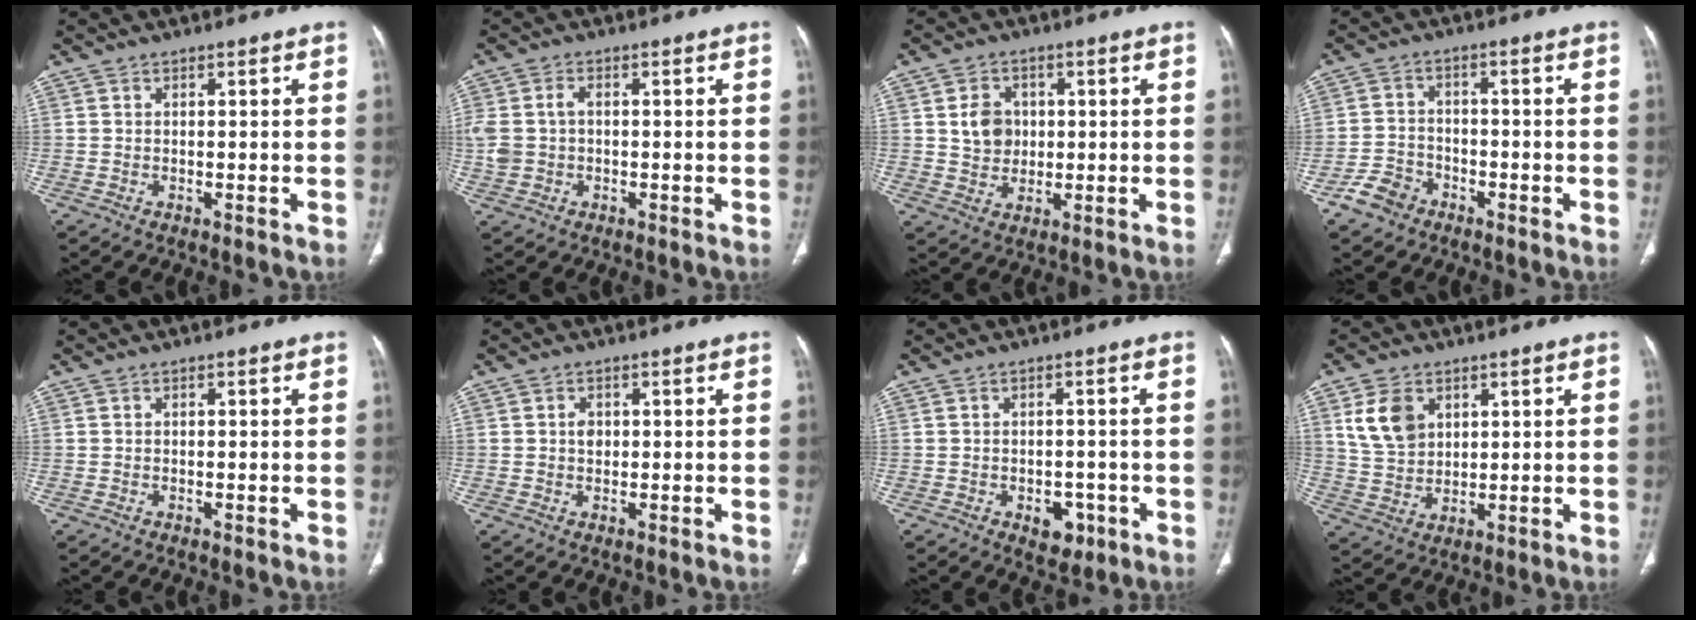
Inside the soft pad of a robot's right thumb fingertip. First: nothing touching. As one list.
[{"total": 5.2, "force": [0.1, 3.6, 3.7], "torque": [-0.095, 0.016, 0.005]}, {"total": 6.3, "force": [1.1, 5.3, 3.2], "torque": [-0.031, -0.004, 0.020]}, {"total": 5.2, "force": [-3.3, 3.7, 1.4], "torque": [-0.018, 0.026, -0.062]}, {"total": 0.0}, {"total": 2.0, "force": [0.3, 1.5, 1.2], "torque": [-0.013, 0.001, 0.006]}, {"total": 4.7, "force": [-2.0, 3.1, 2.8], "torque": [-0.018, 0.008, -0.020]}, {"total": 8.5, "force": [3.4, 6.1, 4.8], "torque": [-0.073, -0.011, 0.075]}]